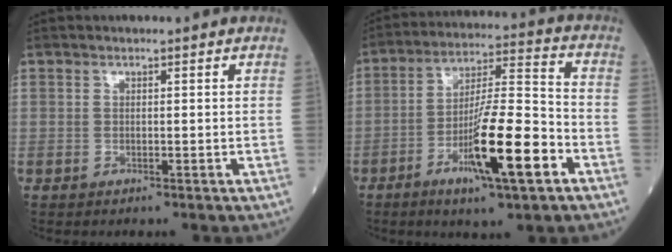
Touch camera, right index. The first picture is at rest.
{"total": 14.5, "force": [-6.2, 1.3, 13.0], "torque": [-0.231, -0.010, -0.103]}